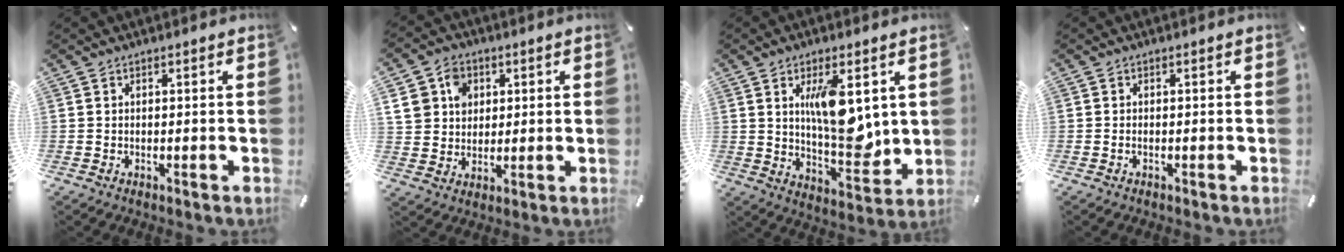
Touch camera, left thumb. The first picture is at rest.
{"total": 9.7, "force": [3.1, 8.5, 3.3], "torque": [-0.058, 0.008, 0.062]}
{"total": 13.5, "force": [4.1, 5.8, 11.4], "torque": [-0.180, -0.029, 0.062]}
{"total": 0.7, "force": [-0.4, 0.3, 0.5], "torque": [-0.012, -0.003, -0.007]}